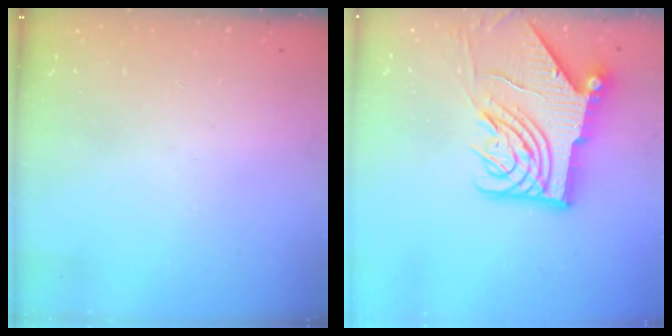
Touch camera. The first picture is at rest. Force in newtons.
{"total": 14.7, "press": 14.6, "slide": 1.7}